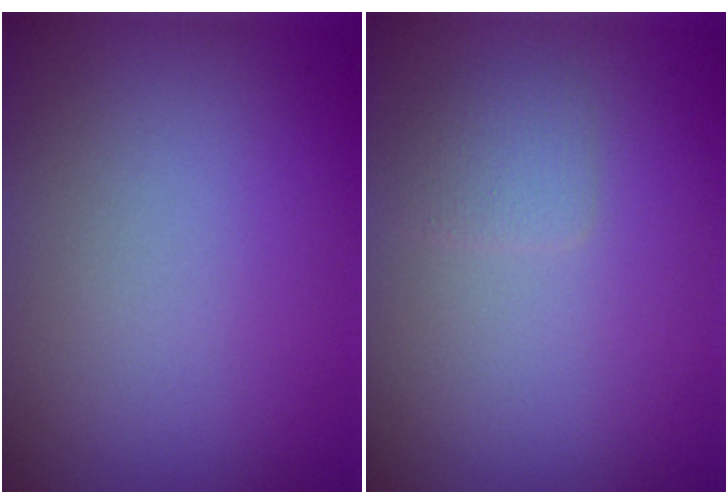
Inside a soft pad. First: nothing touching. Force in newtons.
{"total": 1.3, "press": 1.3, "slide": 0.1}